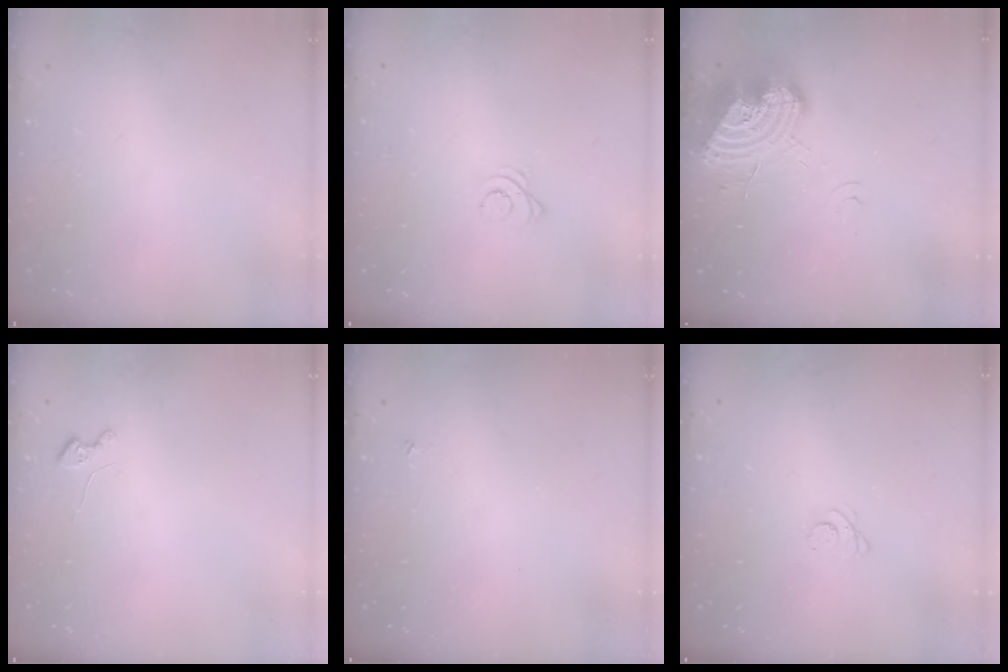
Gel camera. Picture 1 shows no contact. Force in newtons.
{"total": 2.5, "press": 2.5, "slide": 0.3}
{"total": 15.1, "press": 15.0, "slide": 1.7}
{"total": 2.7, "press": 2.7, "slide": 0.4}
{"total": 2.9, "press": 2.9, "slide": 0.4}
{"total": 2.6, "press": 2.5, "slide": 0.3}